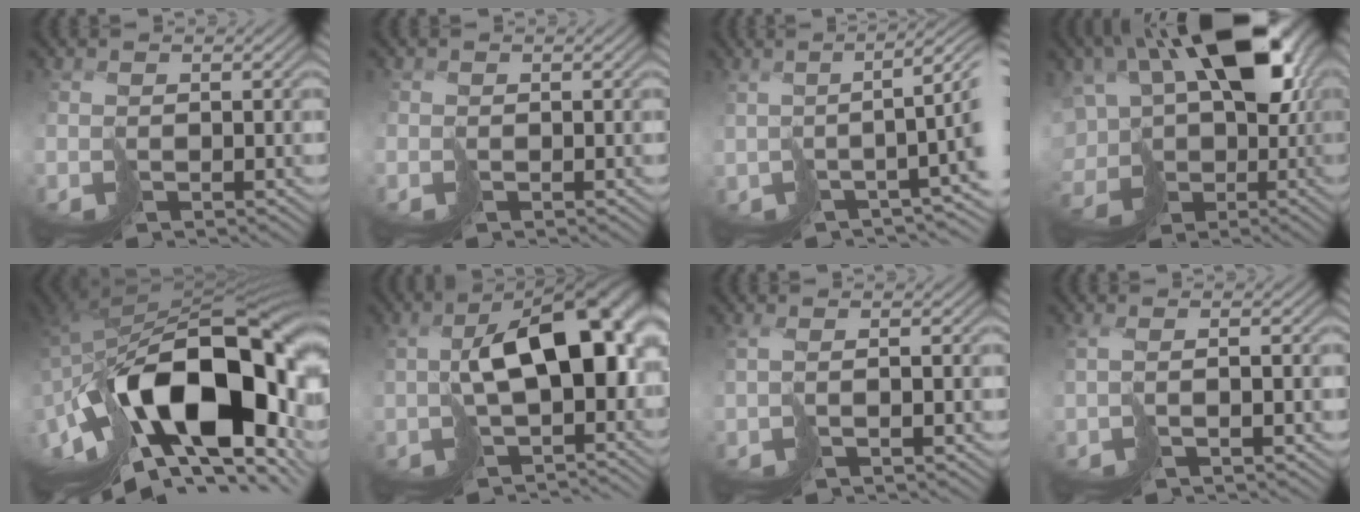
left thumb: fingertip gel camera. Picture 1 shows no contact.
{"total": 0.5, "force": [-0.2, 0.5, 0.1], "torque": [-0.002, 0.000, -0.006]}
{"total": 6.7, "force": [0.2, 0.3, 6.7], "torque": [-0.092, 0.006, 0.012]}
{"total": 18.0, "force": [0.8, 11.1, 14.2], "torque": [-0.253, -0.009, 0.047]}
{"total": 20.4, "force": [-4.6, 10.4, 16.9], "torque": [-0.310, -0.027, -0.045]}
{"total": 14.4, "force": [-0.7, 7.7, 12.1], "torque": [-0.181, -0.009, 0.013]}
{"total": 1.8, "force": [-0.1, 0.2, 1.8], "torque": [-0.045, 0.004, 0.004]}
{"total": 2.1, "force": [-0.2, 0.1, 2.1], "torque": [-0.049, 0.004, 0.003]}